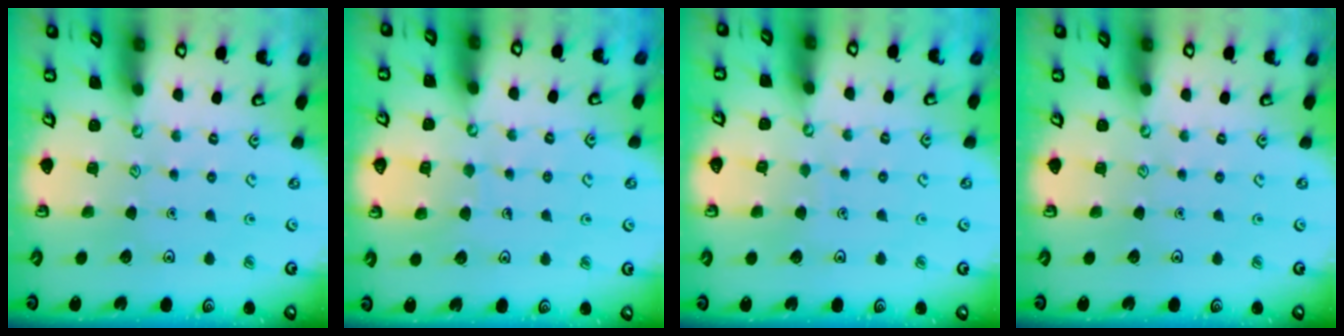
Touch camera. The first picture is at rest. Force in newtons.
{"total": 4.9, "press": 4.9, "slide": 0.3}
{"total": 2.5, "press": 2.5, "slide": 0.3}
{"total": 0.0}